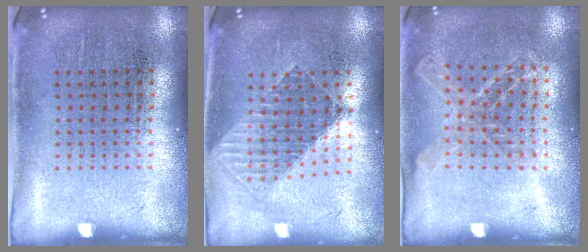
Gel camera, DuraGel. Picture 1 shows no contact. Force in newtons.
{"total": 1.5, "press": 1.3, "slide": 0.9}
{"total": 1.1, "press": 1.1, "slide": 0.0}